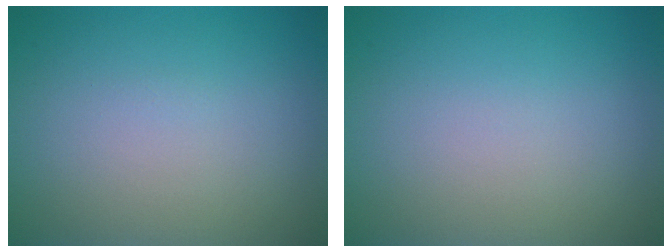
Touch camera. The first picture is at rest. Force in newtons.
{"total": 0.0}